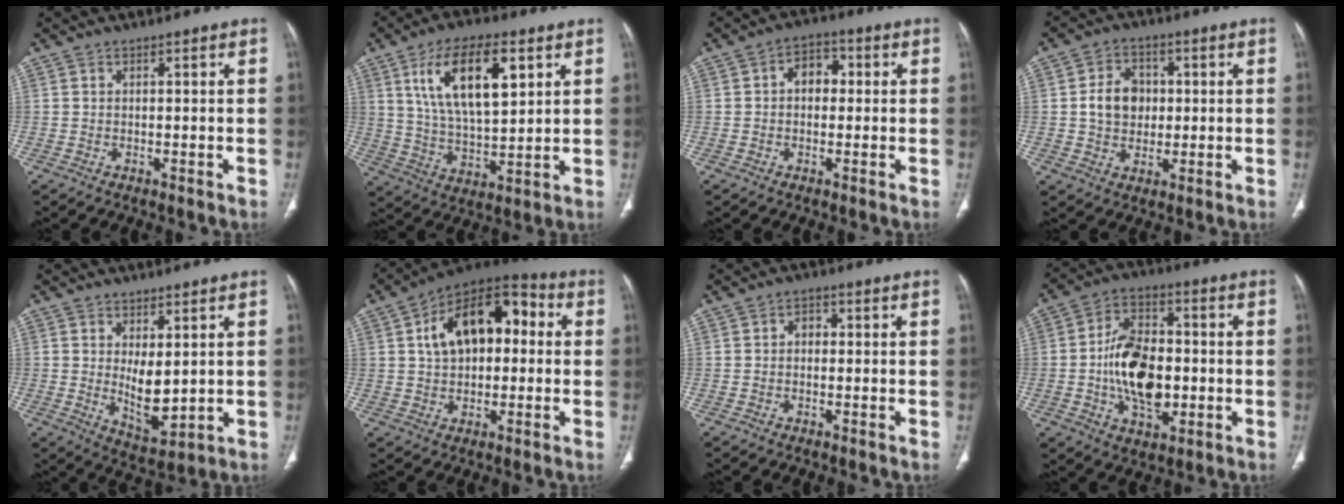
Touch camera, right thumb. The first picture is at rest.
{"total": 16.7, "force": [6.6, 7.3, 13.4], "torque": [-0.220, -0.019, 0.123]}
{"total": 5.5, "force": [0.5, 3.9, 3.8], "torque": [-0.039, 0.017, -0.003]}
{"total": 8.1, "force": [0.5, 6.5, 4.8], "torque": [-0.057, 0.006, 0.007]}
{"total": 7.6, "force": [0.7, 3.6, 6.6], "torque": [-0.089, -0.024, 0.029]}
{"total": 17.0, "force": [3.0, 10.3, 13.2], "torque": [-0.180, 0.039, 0.040]}
{"total": 2.2, "force": [0.0, 1.7, 1.5], "torque": [-0.014, 0.010, -0.007]}
{"total": 15.5, "force": [-1.8, 9.5, 12.1], "torque": [-0.190, 0.019, -0.028]}